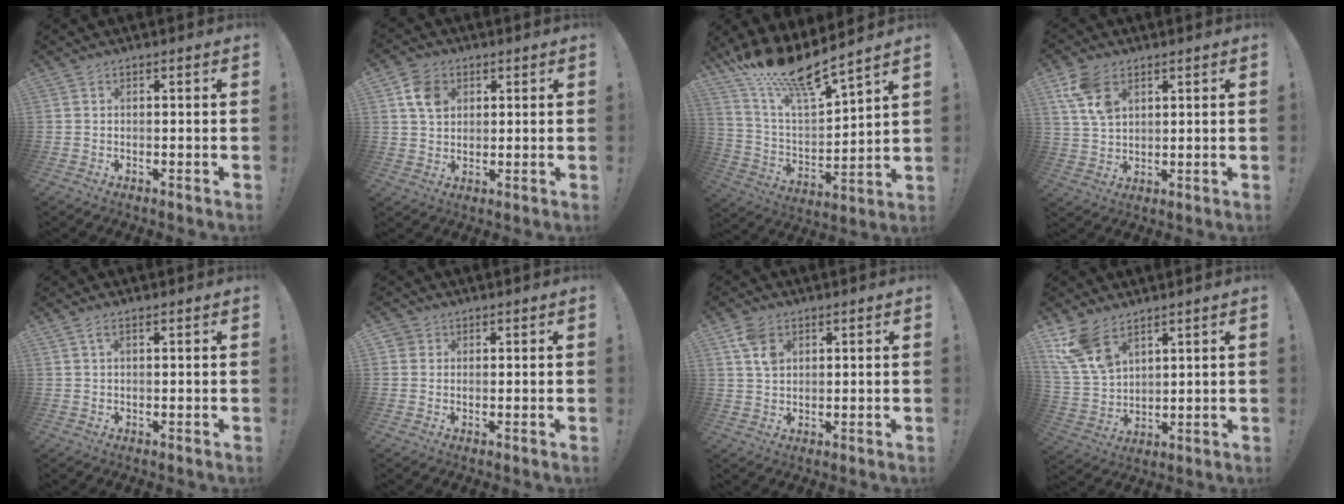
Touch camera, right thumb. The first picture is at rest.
{"total": 8.0, "force": [3.4, 6.1, 3.9], "torque": [-0.062, 0.000, 0.067]}
{"total": 15.8, "force": [13.8, 1.5, 7.4], "torque": [-0.140, -0.113, 0.235]}
{"total": 9.7, "force": [4.8, 6.0, 5.9], "torque": [-0.112, -0.009, 0.095]}
{"total": 2.3, "force": [1.1, 0.8, 1.8], "torque": [-0.039, 0.002, 0.020]}
{"total": 2.1, "force": [1.3, 1.6, 0.3], "torque": [-0.002, -0.005, 0.025]}
{"total": 6.6, "force": [3.0, 4.3, 4.0], "torque": [-0.074, 0.000, 0.060]}
{"total": 12.0, "force": [8.0, 6.4, 6.2], "torque": [-0.146, -0.039, 0.159]}